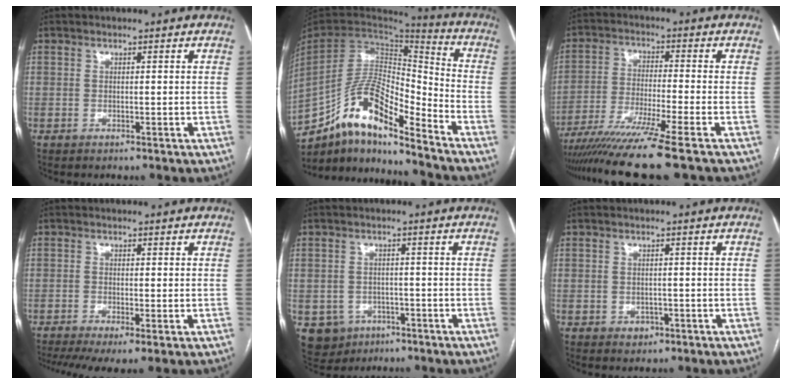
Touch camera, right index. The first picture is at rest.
{"total": 15.6, "force": [-11.7, 3.3, 9.7], "torque": [-0.181, 0.028, -0.212]}
{"total": 12.5, "force": [-9.7, -2.2, 7.6], "torque": [-0.123, -0.034, -0.159]}
{"total": 6.7, "force": [-3.8, 1.8, 5.2], "torque": [-0.090, -0.013, -0.065]}
{"total": 6.1, "force": [-2.6, 5.4, 1.1], "torque": [-0.021, 0.007, -0.031]}
{"total": 1.8, "force": [-0.6, 1.5, 0.6], "torque": [-0.005, 0.003, -0.003]}